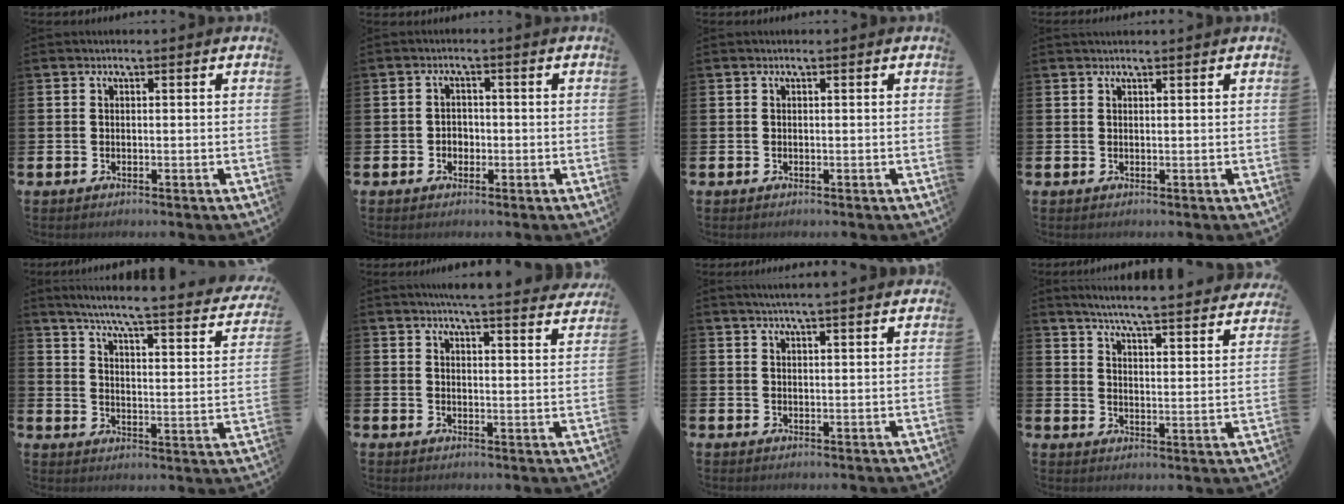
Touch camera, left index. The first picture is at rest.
{"total": 1.8, "force": [-0.6, 1.6, 0.6], "torque": [-0.006, 0.002, -0.016]}
{"total": 0.0}
{"total": 0.7, "force": [0.7, 0.0, 0.1], "torque": [-0.001, 0.000, 0.012]}
{"total": 5.8, "force": [5.1, 0.1, 2.9], "torque": [-0.075, -0.048, 0.075]}
{"total": 5.7, "force": [5.5, -0.1, 1.5], "torque": [-0.032, -0.027, 0.096]}
{"total": 3.1, "force": [2.9, -0.3, 0.9], "torque": [-0.021, -0.007, 0.053]}
{"total": 5.6, "force": [5.4, -0.2, 1.7], "torque": [-0.050, -0.049, 0.088]}